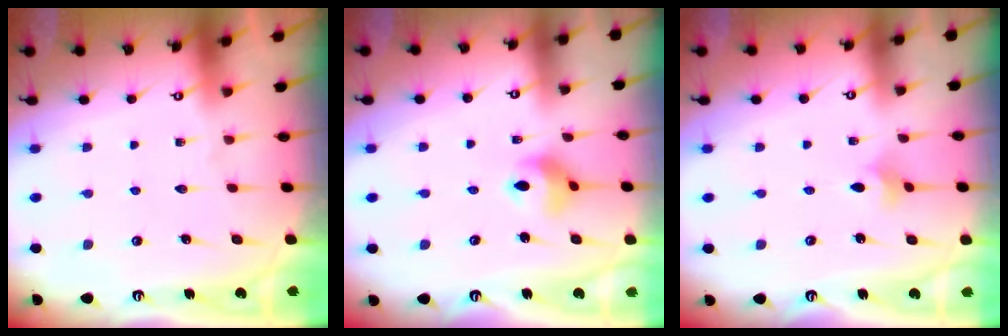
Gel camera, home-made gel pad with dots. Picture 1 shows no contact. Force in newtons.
{"total": 6.5, "press": 6.5, "slide": 0.5}
{"total": 2.1, "press": 2.1, "slide": 0.5}